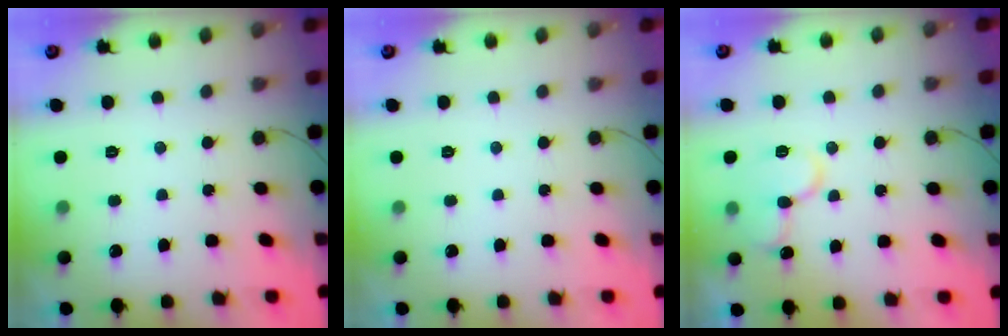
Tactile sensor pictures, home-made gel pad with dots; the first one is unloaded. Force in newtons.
{"total": 0.0}
{"total": 11.8, "press": 11.7, "slide": 1.4}